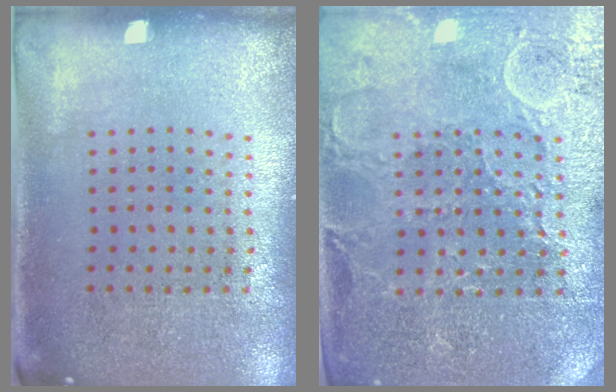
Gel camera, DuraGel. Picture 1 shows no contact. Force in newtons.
{"total": 3.4, "press": 3.4, "slide": 0.7}